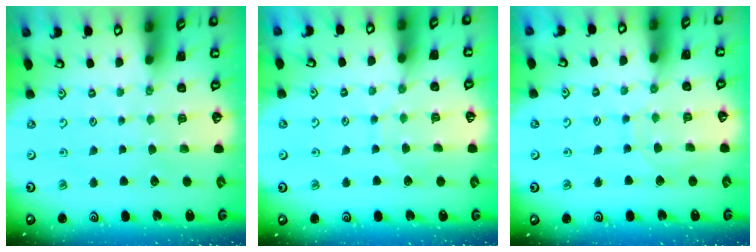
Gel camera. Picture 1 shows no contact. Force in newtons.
{"total": 6.0, "press": 6.0, "slide": 0.6}
{"total": 6.0, "press": 6.0, "slide": 0.5}